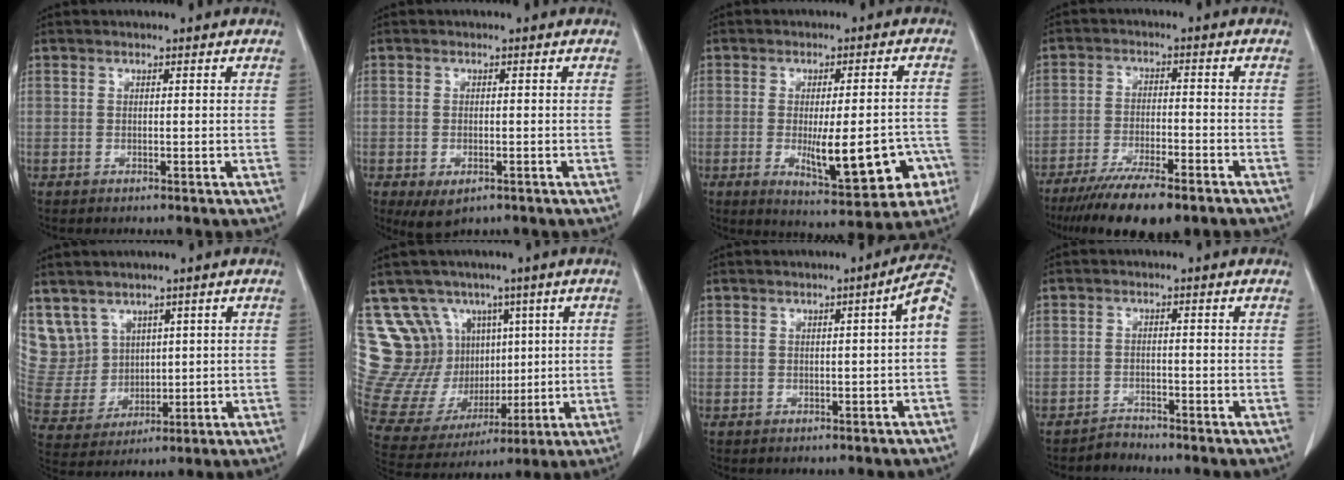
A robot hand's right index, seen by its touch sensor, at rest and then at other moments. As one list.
[{"total": 3.8, "force": [-1.8, 1.9, 2.7], "torque": [-0.050, -0.007, -0.016]}, {"total": 13.1, "force": [-3.8, 3.7, 12.0], "torque": [-0.157, 0.003, -0.036]}, {"total": 13.6, "force": [-10.4, 2.5, 8.5], "torque": [-0.138, -0.028, -0.162]}, {"total": 9.7, "force": [5.5, 8.0, 0.9], "torque": [-0.038, 0.039, 0.136]}, {"total": 16.3, "force": [7.1, 13.4, 5.9], "torque": [-0.132, 0.058, 0.171]}, {"total": 3.6, "force": [-0.5, 0.2, 3.5], "torque": [-0.040, 0.007, -0.007]}, {"total": 1.7, "force": [-1.5, 0.2, -0.8], "torque": [0.021, -0.004, -0.027]}]